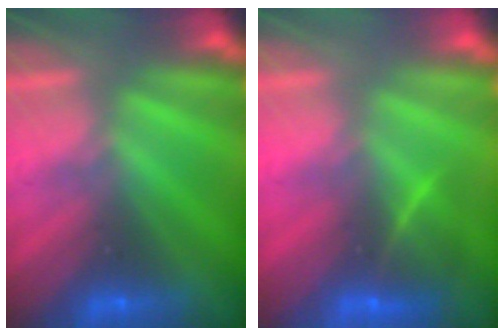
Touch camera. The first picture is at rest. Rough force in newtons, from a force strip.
{"total": 2.8}